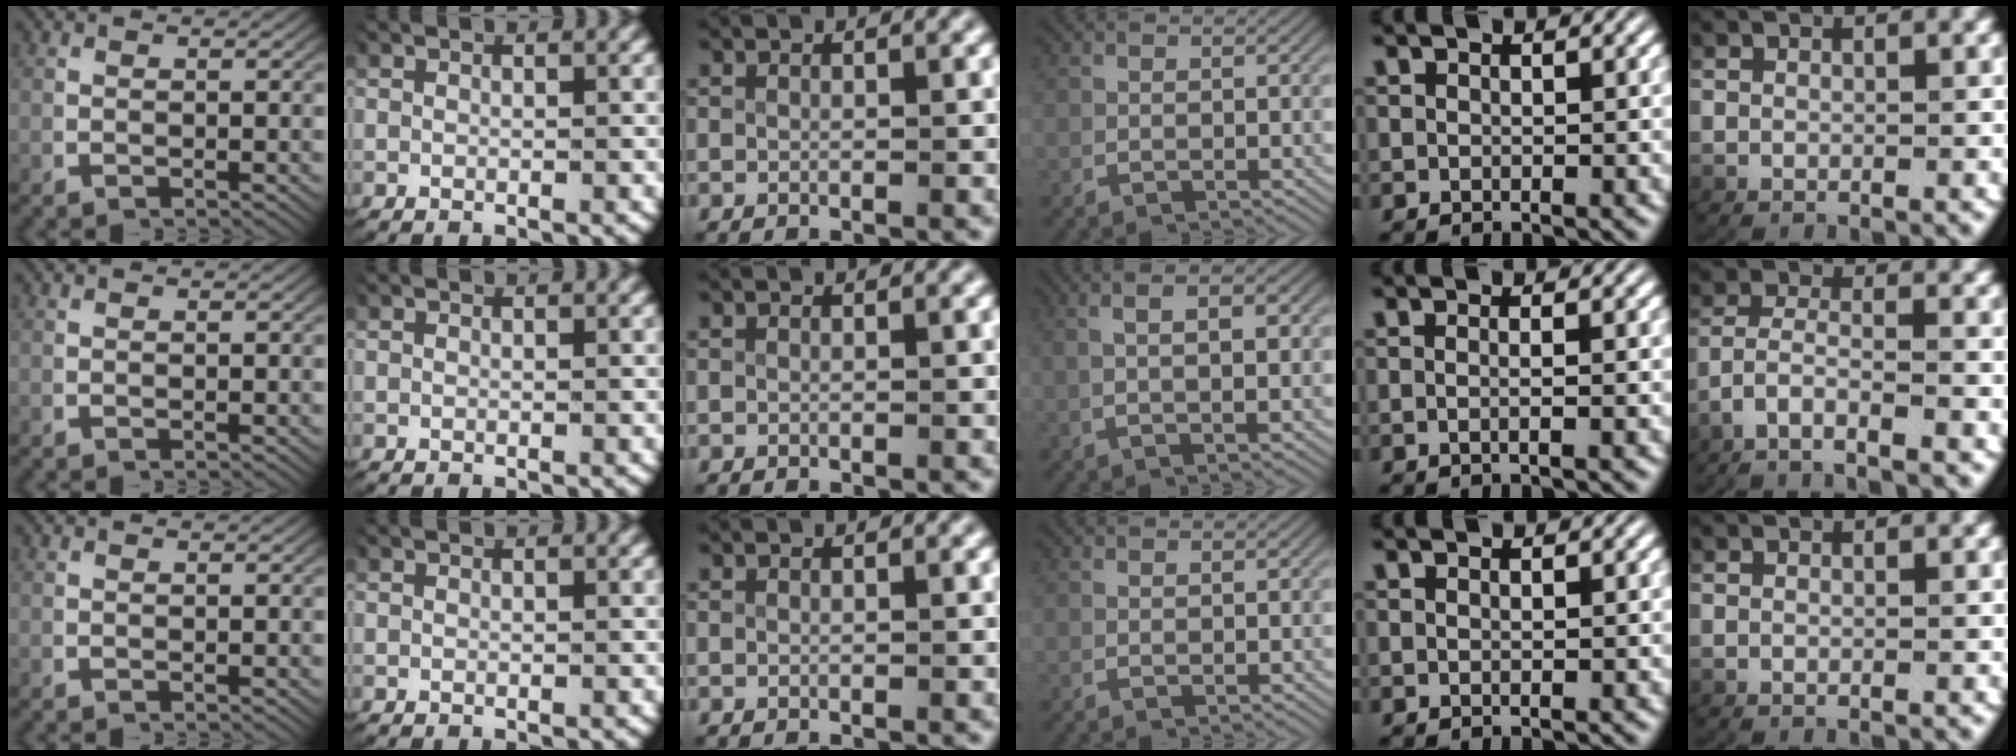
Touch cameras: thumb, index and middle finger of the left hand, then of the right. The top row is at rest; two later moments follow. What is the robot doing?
{"motion": "lift_and_place", "object": "towel"}